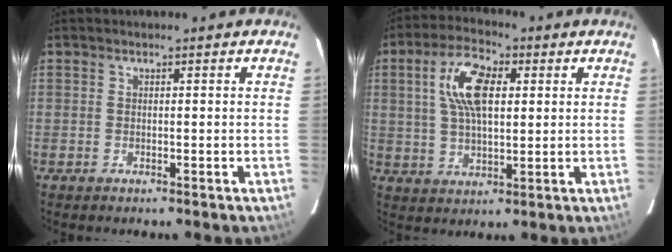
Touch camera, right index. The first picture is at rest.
{"total": 10.8, "force": [3.0, 5.2, 9.0], "torque": [-0.171, 0.019, 0.056]}